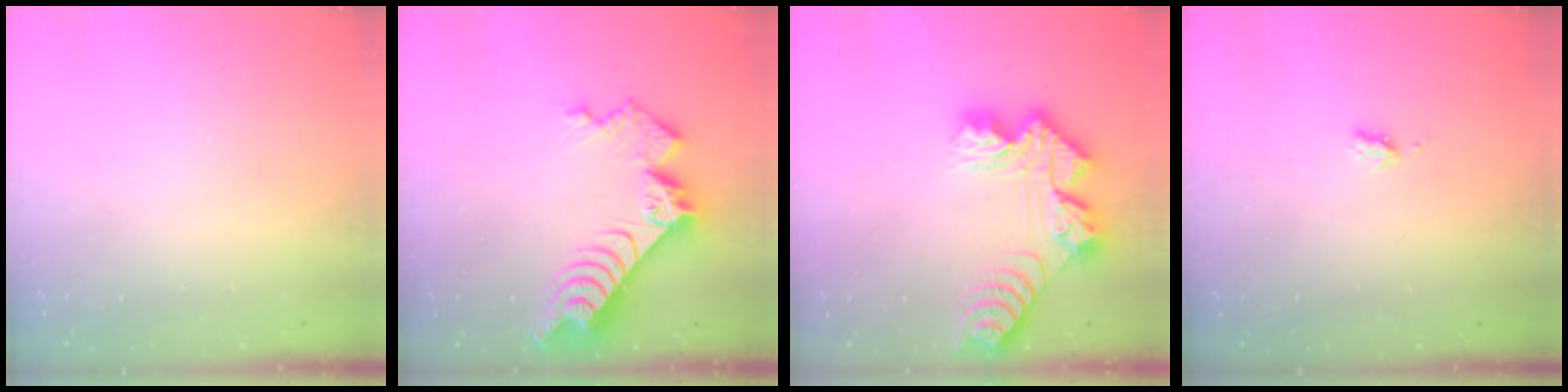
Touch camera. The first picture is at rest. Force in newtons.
{"total": 10.7, "press": 10.6, "slide": 1.1}
{"total": 13.7, "press": 13.7, "slide": 1.1}
{"total": 3.3, "press": 3.3, "slide": 0.6}